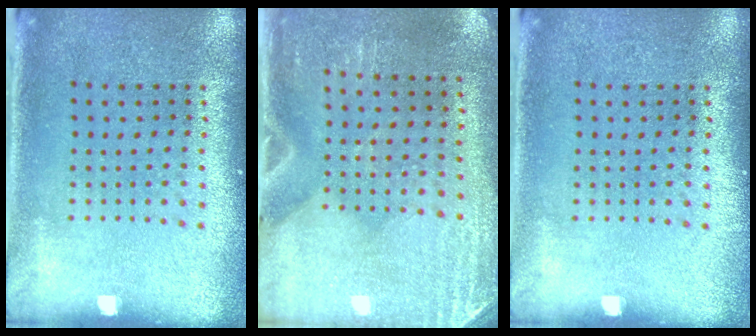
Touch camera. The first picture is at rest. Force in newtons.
{"total": 2.9, "press": 2.5, "slide": 1.4}
{"total": 0.0}